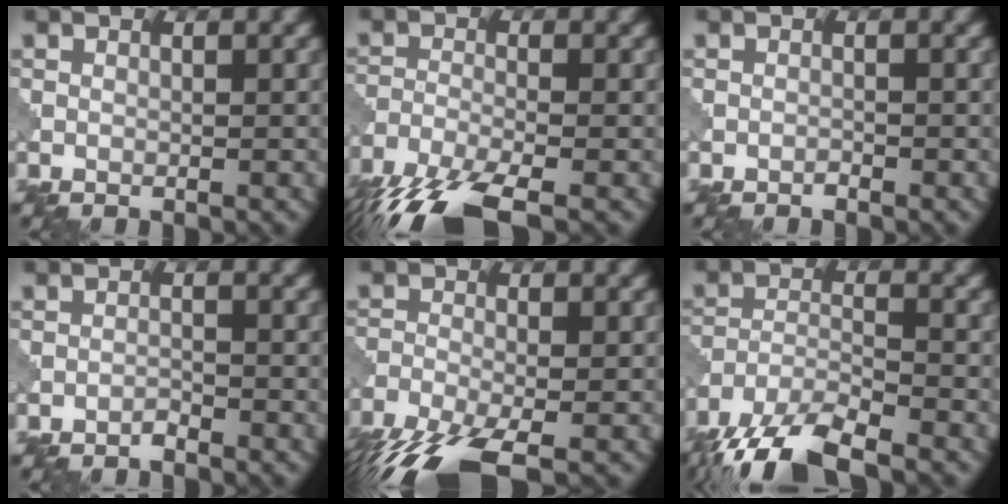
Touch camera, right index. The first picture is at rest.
{"total": 8.5, "force": [-6.3, 2.3, 5.3], "torque": [-0.119, -0.018, -0.122]}
{"total": 0.6, "force": [-0.6, -0.1, 0.0], "torque": [-0.001, 0.003, -0.007]}
{"total": 0.9, "force": [-0.9, -0.2, 0.1], "torque": [-0.003, 0.005, -0.013]}
{"total": 8.9, "force": [-6.0, 3.1, 5.8], "torque": [-0.132, -0.026, -0.114]}
{"total": 8.8, "force": [-7.2, 2.1, 4.6], "torque": [-0.092, -0.006, -0.136]}